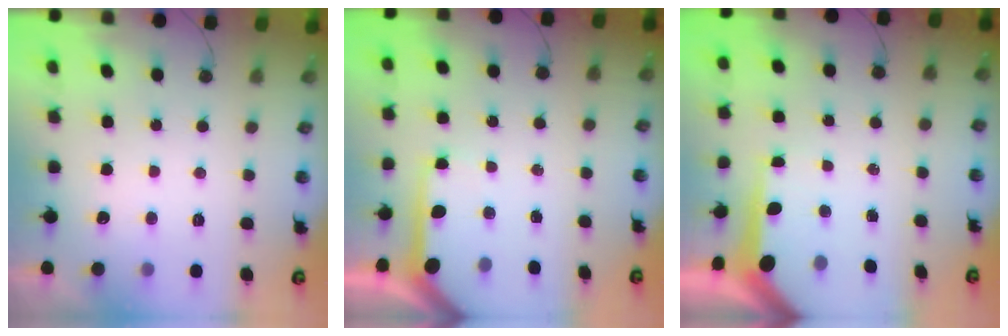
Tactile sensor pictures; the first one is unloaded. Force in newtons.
{"total": 7.5, "press": 7.5, "slide": 0.8}
{"total": 8.0, "press": 8.0, "slide": 0.9}